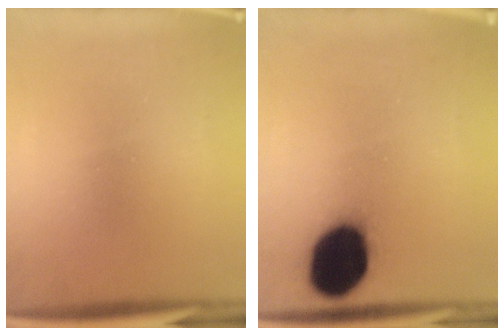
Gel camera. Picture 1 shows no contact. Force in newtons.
{"total": 18.5}